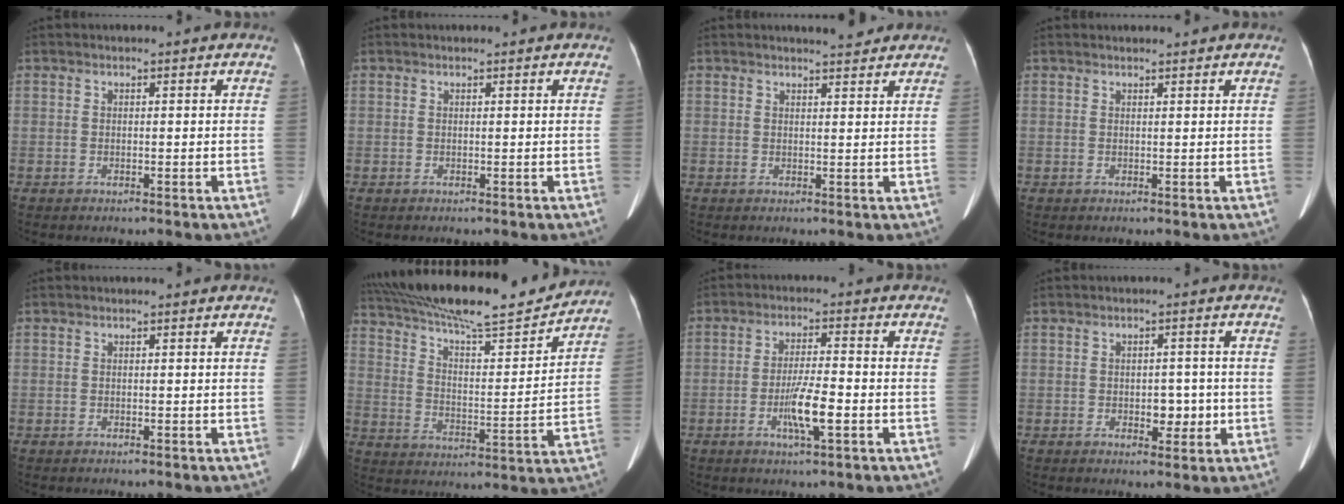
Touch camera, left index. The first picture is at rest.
{"total": 0.0}
{"total": 3.4, "force": [3.2, 0.6, 1.2], "torque": [-0.018, 0.000, 0.039]}
{"total": 1.9, "force": [1.8, 0.2, 0.6], "torque": [-0.008, 0.015, 0.026]}
{"total": 0.0}
{"total": 21.8, "force": [19.4, 2.1, 9.7], "torque": [-0.180, -0.003, 0.296]}
{"total": 6.2, "force": [-2.5, 0.5, 5.7], "torque": [-0.111, -0.010, -0.043]}
{"total": 3.5, "force": [-1.0, 2.2, 2.6], "torque": [-0.030, 0.000, -0.008]}